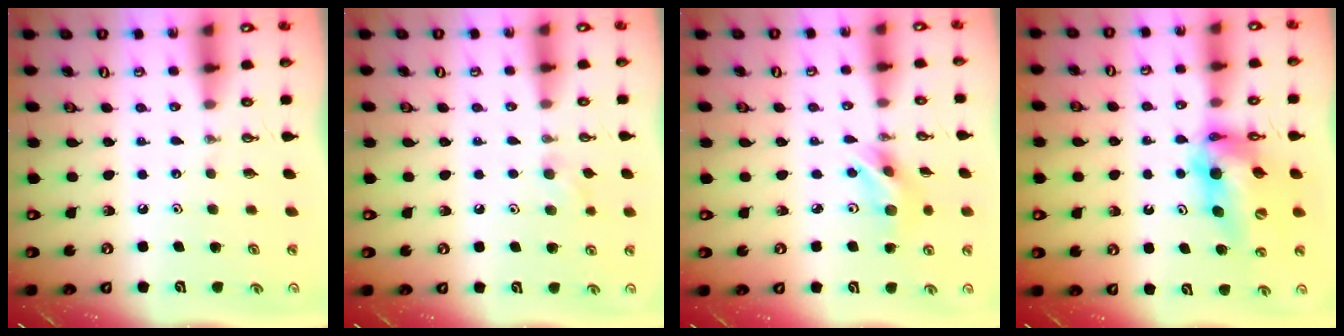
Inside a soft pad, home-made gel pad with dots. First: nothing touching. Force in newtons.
{"total": 5.6, "press": 5.5, "slide": 1.3}
{"total": 8.7, "press": 7.6, "slide": 4.4}
{"total": 13.6, "press": 13.5, "slide": 1.5}